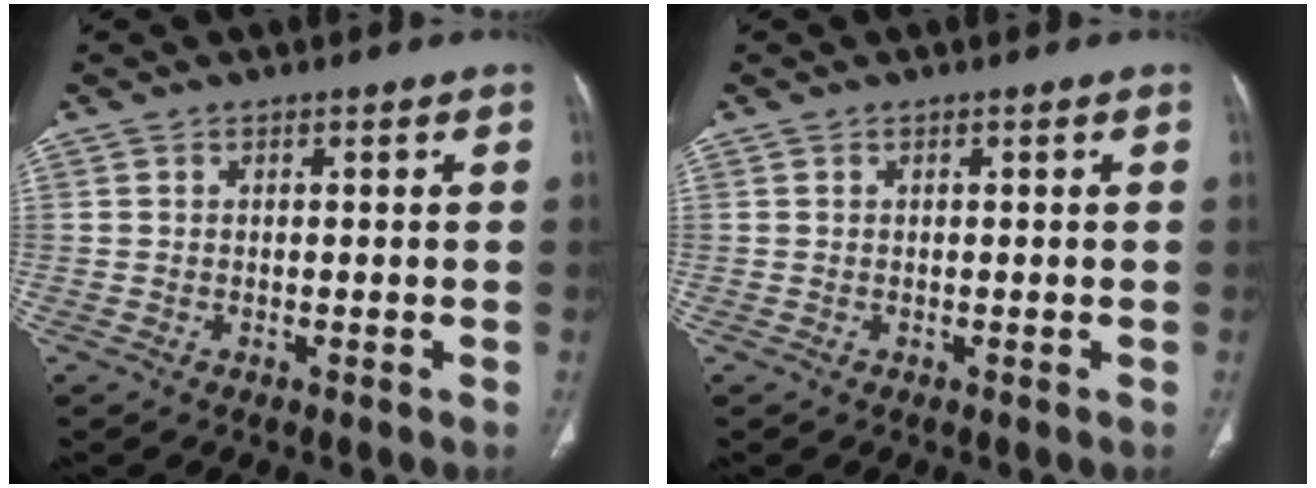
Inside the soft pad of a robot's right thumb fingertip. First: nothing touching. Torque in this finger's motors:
{"motor_torque": [0.19, 0.13, 0.10, -0.03, 0.07]}